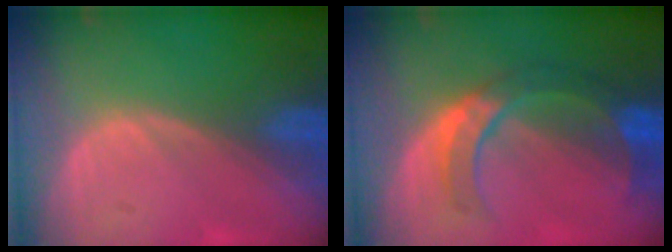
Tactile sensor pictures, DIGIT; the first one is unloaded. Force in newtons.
{"total": 7.0, "press": 6.9, "slide": 1.0}